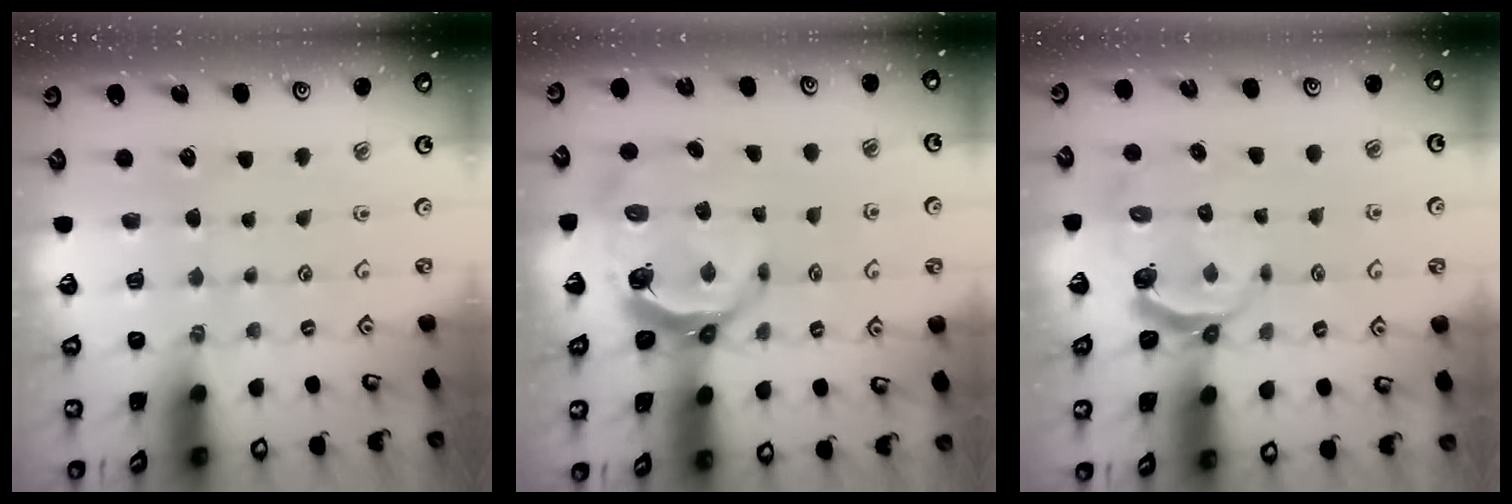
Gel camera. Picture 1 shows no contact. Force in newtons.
{"total": 6.5, "press": 5.3, "slide": 3.8}
{"total": 4.9, "press": 4.0, "slide": 2.9}